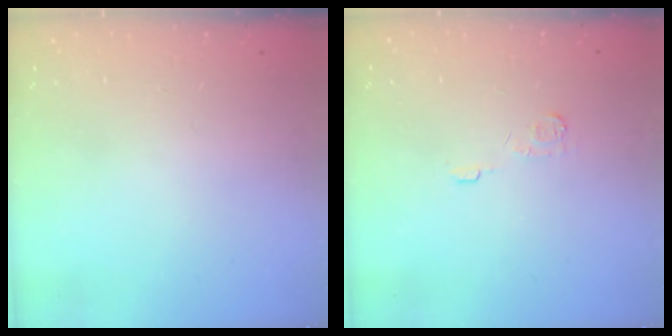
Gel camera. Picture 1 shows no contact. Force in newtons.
{"total": 5.0, "press": 4.9, "slide": 0.7}